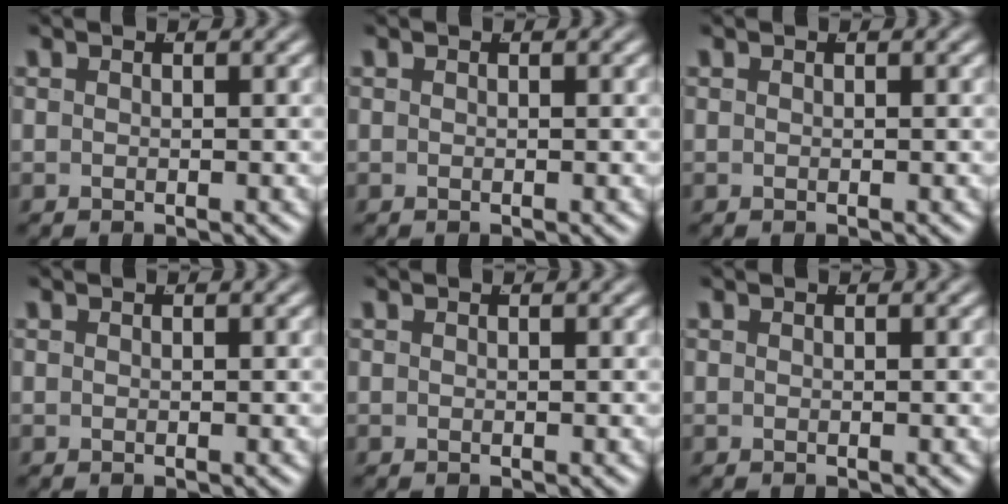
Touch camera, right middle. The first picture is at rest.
{"total": 0.0}
{"total": 0.0}
{"total": 0.0}
{"total": 0.0}
{"total": 0.0}